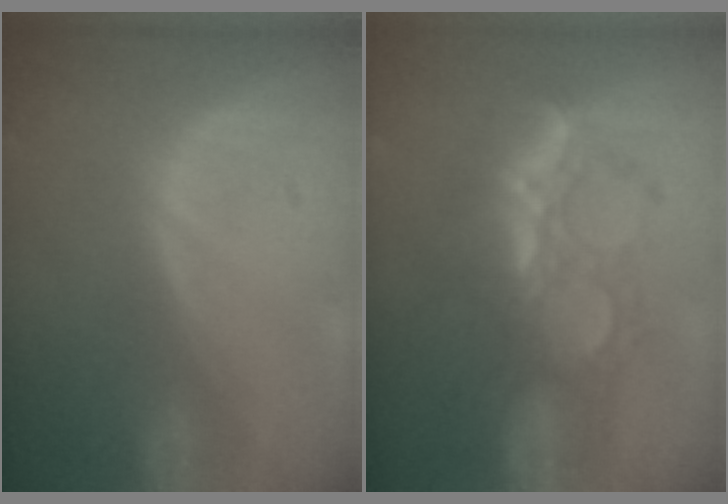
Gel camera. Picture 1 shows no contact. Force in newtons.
{"total": 8.9, "press": 8.2, "slide": 3.6}